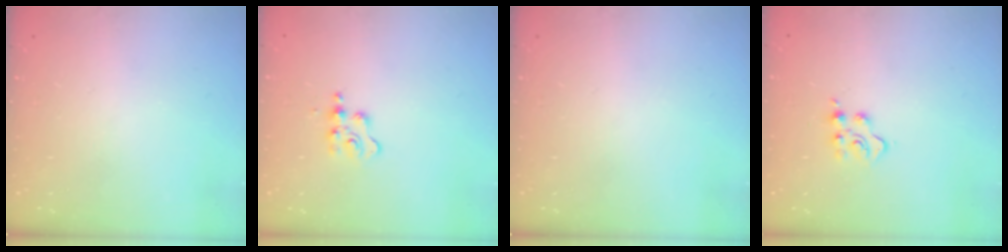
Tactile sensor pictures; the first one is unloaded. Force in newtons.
{"total": 4.2, "press": 4.1, "slide": 0.6}
{"total": 0.0}
{"total": 4.6, "press": 4.5, "slide": 0.6}